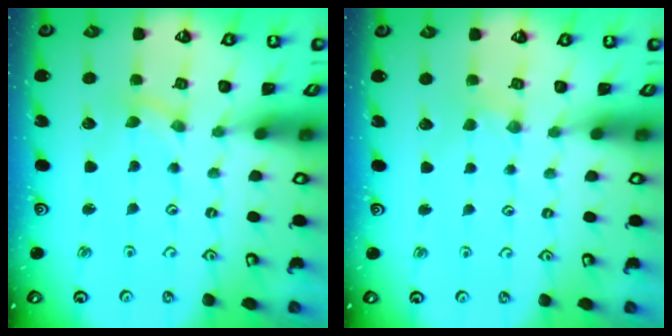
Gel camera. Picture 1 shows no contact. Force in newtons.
{"total": 0.0}